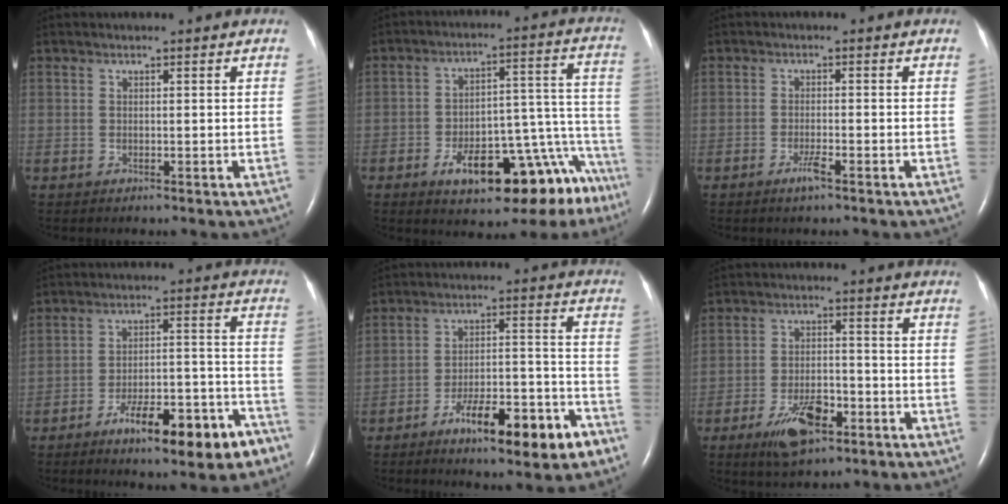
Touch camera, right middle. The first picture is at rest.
{"total": 19.7, "force": [-13.6, 6.0, 12.9], "torque": [-0.077, 0.060, -0.181]}
{"total": 2.2, "force": [-1.4, 0.1, 1.6], "torque": [-0.035, -0.002, -0.027]}
{"total": 13.3, "force": [-8.4, 3.3, 9.8], "torque": [-0.138, 0.020, -0.119]}
{"total": 12.8, "force": [-7.7, 2.9, 9.8], "torque": [-0.148, 0.014, -0.110]}
{"total": 7.6, "force": [-4.3, 2.9, 5.6], "torque": [-0.108, -0.005, -0.071]}